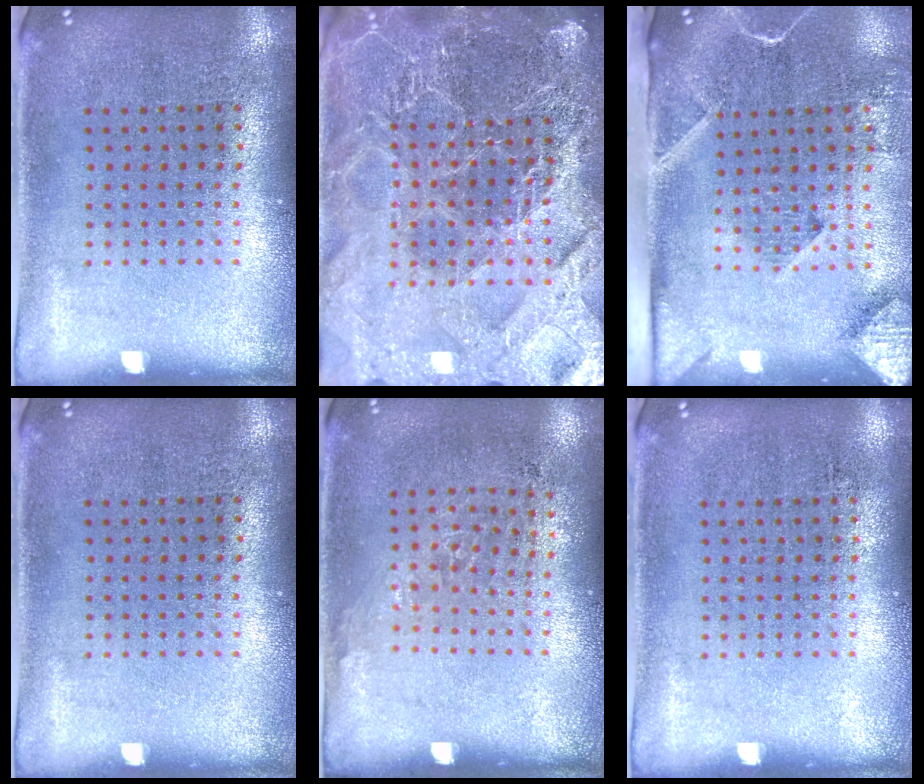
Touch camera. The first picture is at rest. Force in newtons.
{"total": 5.7, "press": 5.0, "slide": 2.7}
{"total": 2.9, "press": 2.1, "slide": 2.0}
{"total": 0.0}
{"total": 1.0, "press": 0.8, "slide": 0.6}
{"total": 0.0}